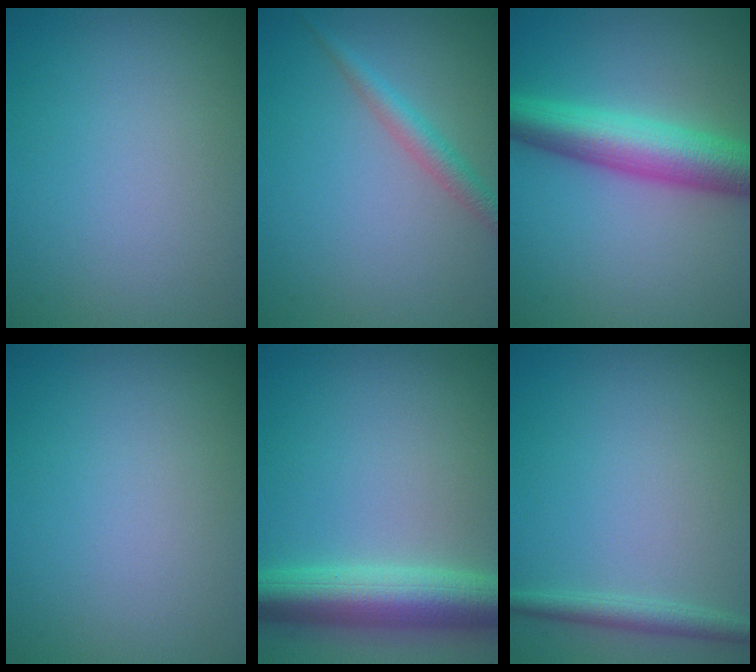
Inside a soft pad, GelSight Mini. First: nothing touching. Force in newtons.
{"total": 2.0, "press": 2.0, "slide": 0.0}
{"total": 7.0, "press": 7.0, "slide": 0.1}
{"total": 0.0}
{"total": 6.9, "press": 6.9, "slide": 0.2}
{"total": 1.8, "press": 1.8, "slide": 0.1}